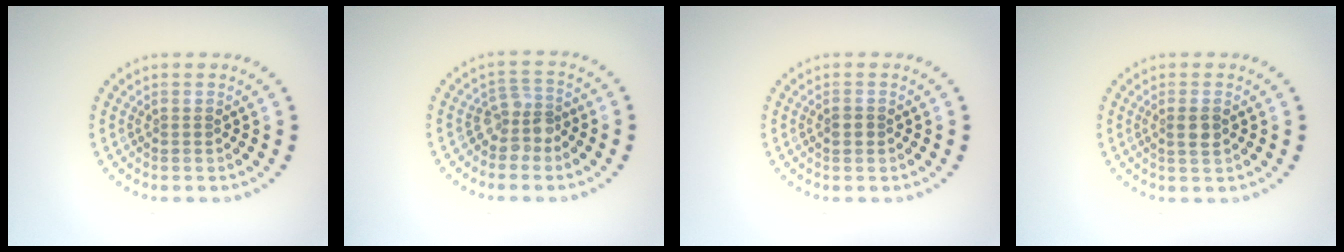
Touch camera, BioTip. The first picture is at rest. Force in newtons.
{"total": 2.5, "press": 1.9, "slide": 1.5}
{"total": 1.4, "press": 1.4, "slide": 0.2}
{"total": 1.7, "press": 1.5, "slide": 0.7}